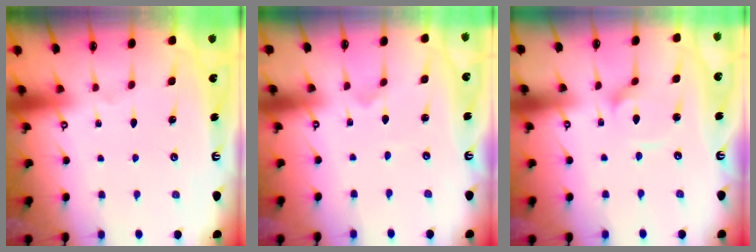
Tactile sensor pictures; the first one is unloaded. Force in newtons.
{"total": 0.0}
{"total": 2.3, "press": 2.3, "slide": 0.3}